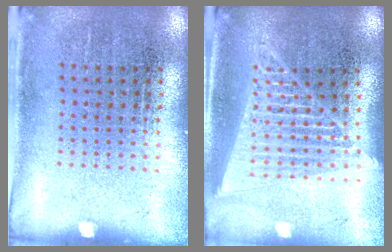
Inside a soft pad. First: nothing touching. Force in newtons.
{"total": 1.8, "press": 1.6, "slide": 0.9}